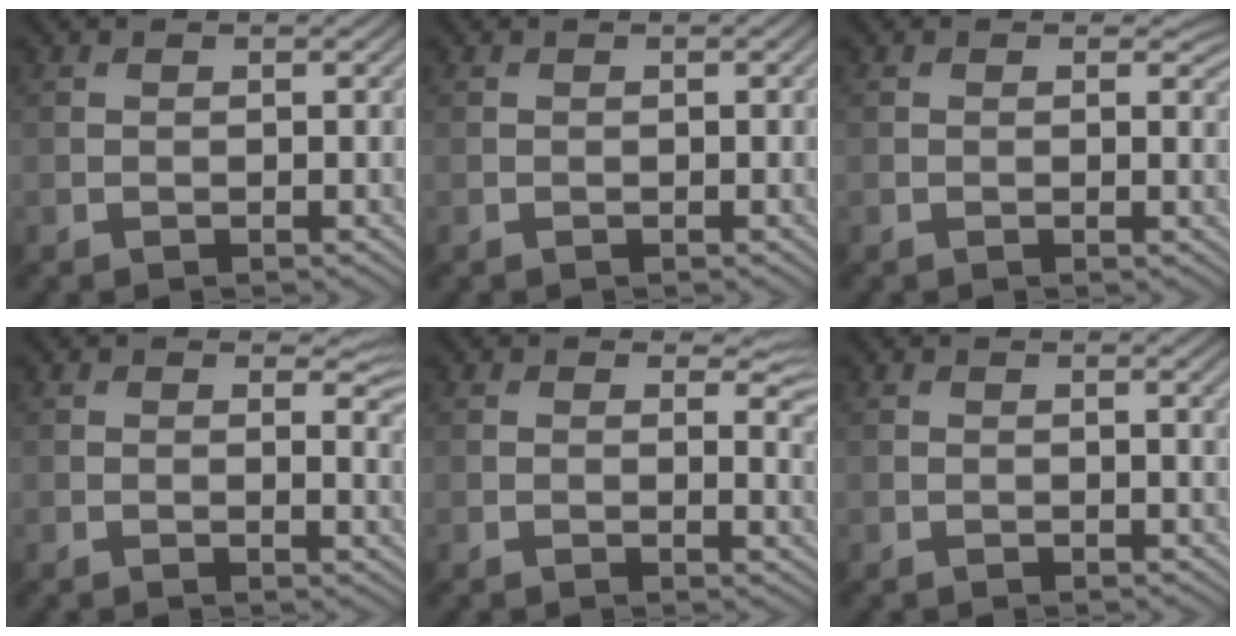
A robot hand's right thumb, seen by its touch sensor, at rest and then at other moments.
{"total": 0.0}
{"total": 1.5, "force": [0.5, 0.8, 1.2], "torque": [-0.015, -0.006, 0.006]}
{"total": 3.4, "force": [1.3, 1.5, 2.7], "torque": [-0.037, -0.008, 0.019]}
{"total": 3.7, "force": [1.5, 1.7, 2.9], "torque": [-0.038, -0.009, 0.020]}
{"total": 1.5, "force": [0.5, 0.2, 1.4], "torque": [-0.018, 0.001, 0.007]}